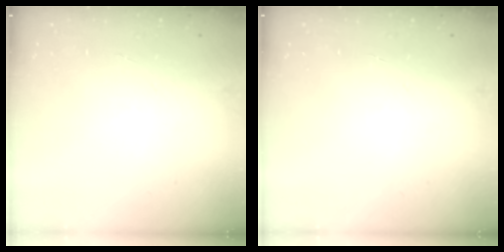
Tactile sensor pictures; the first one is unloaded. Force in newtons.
{"total": 0.0}